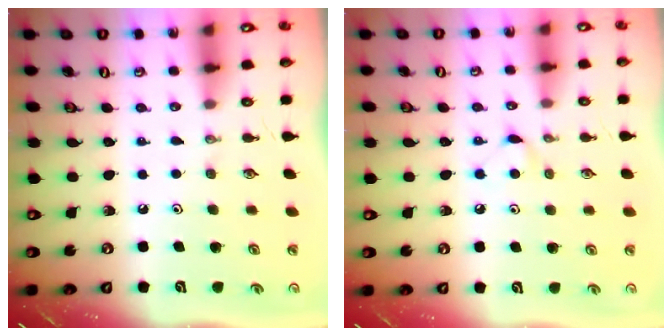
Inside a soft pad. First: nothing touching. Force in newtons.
{"total": 5.2, "press": 5.2, "slide": 0.7}